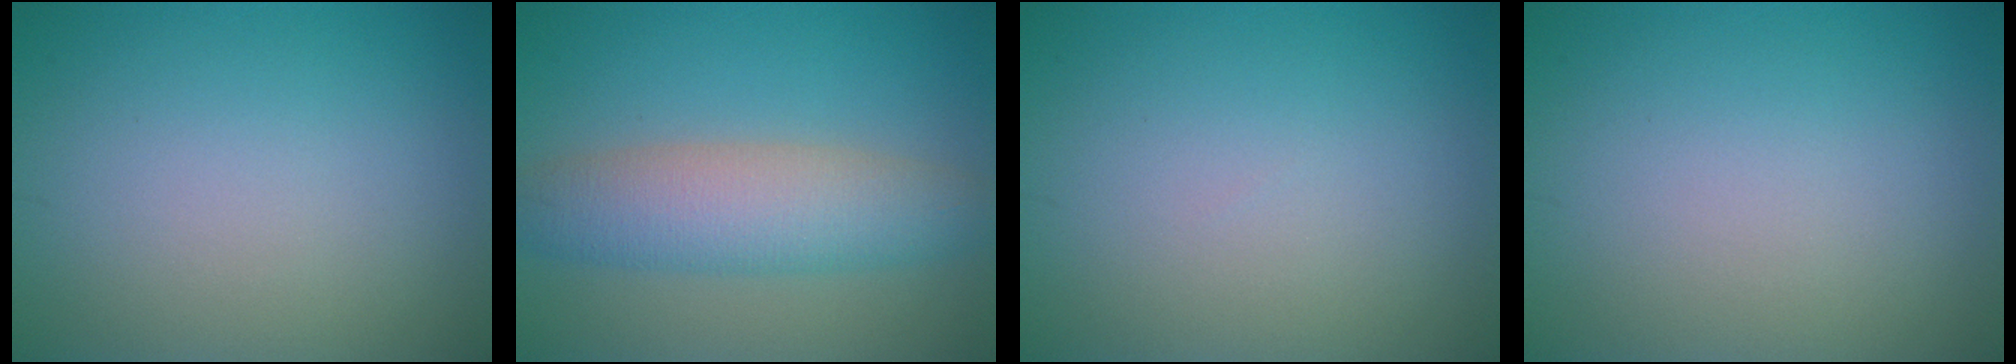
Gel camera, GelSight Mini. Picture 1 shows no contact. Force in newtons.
{"total": 5.9, "press": 5.9, "slide": 0.4}
{"total": 0.0}
{"total": 0.0}